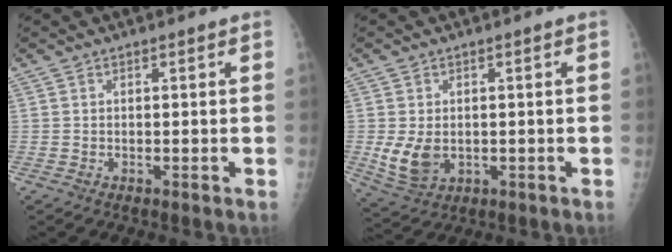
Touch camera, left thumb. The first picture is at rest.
{"total": 6.5, "force": [-0.5, 4.6, 4.5], "torque": [-0.078, -0.010, 0.005]}